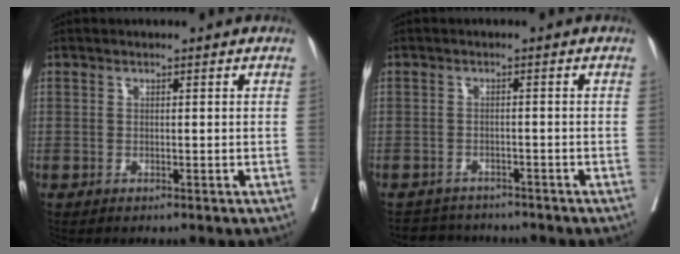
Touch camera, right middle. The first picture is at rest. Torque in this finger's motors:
{"motor_torque": [0.20, -0.12, 0.04, 0.00]}